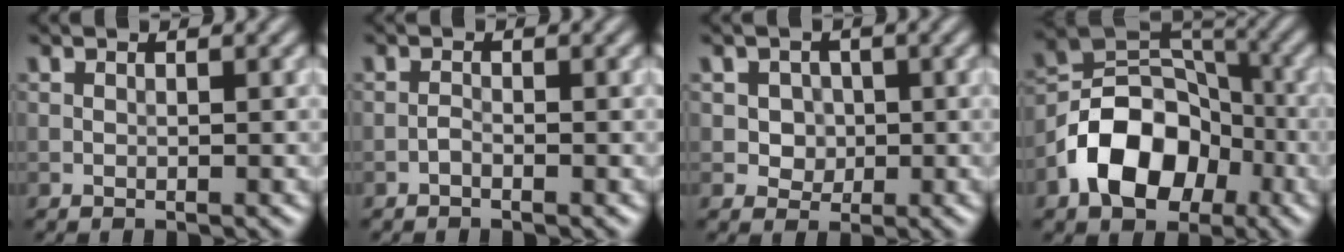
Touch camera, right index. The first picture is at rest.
{"total": 0.6, "force": [-0.5, 0.2, 0.4], "torque": [-0.008, 0.001, -0.012]}
{"total": 2.5, "force": [0.3, 2.3, 1.0], "torque": [-0.004, 0.000, 0.006]}
{"total": 9.4, "force": [-4.0, 6.4, 5.6], "torque": [-0.092, 0.002, -0.079]}